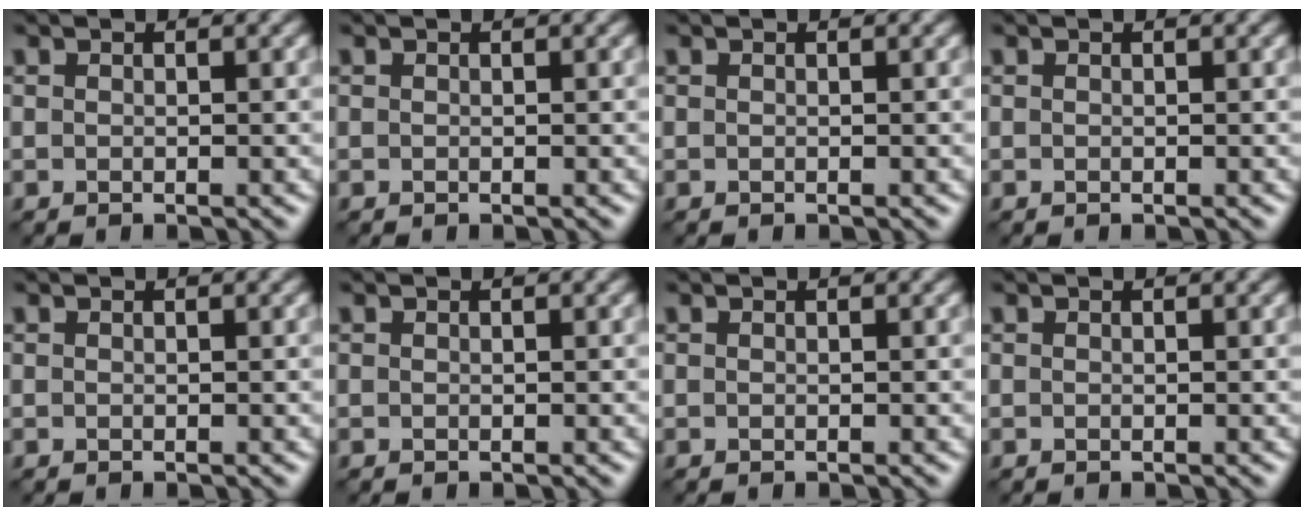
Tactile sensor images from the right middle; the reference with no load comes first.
{"total": 0.0}
{"total": 0.0}
{"total": 0.0}
{"total": 0.0}
{"total": 0.0}
{"total": 0.0}
{"total": 0.0}